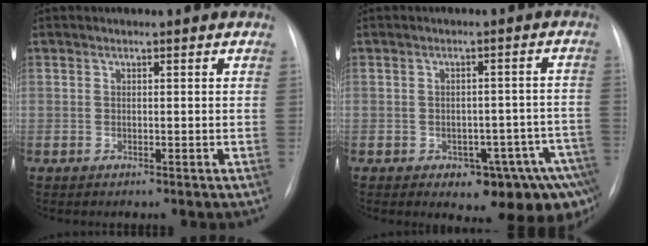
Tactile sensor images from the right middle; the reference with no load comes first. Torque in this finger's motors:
{"motor_torque": [1.28, -0.85, 0.35, 0.07]}